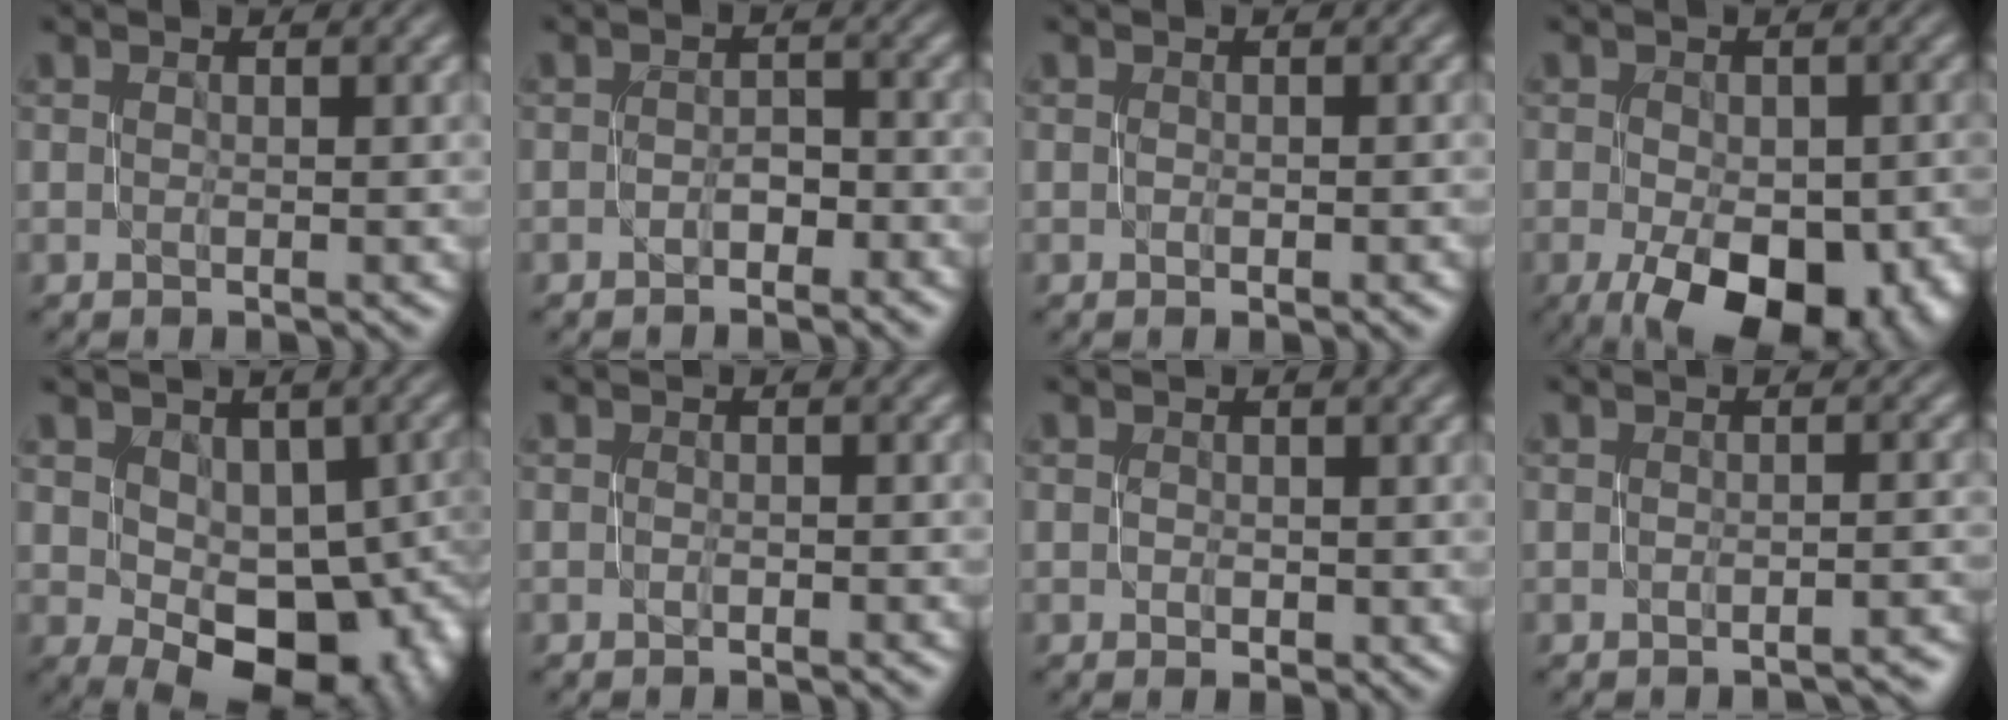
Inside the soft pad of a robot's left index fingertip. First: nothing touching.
{"total": 1.0, "force": [-0.9, 0.3, 0.3], "torque": [-0.004, 0.005, -0.017]}
{"total": 0.0}
{"total": 12.1, "force": [-5.2, 6.3, 8.9], "torque": [-0.122, -0.031, -0.063]}
{"total": 9.7, "force": [-1.3, 6.6, 7.0], "torque": [-0.091, -0.022, -0.008]}
{"total": 0.0}
{"total": 0.9, "force": [0.0, 0.8, 0.5], "torque": [-0.007, -0.001, 0.004]}
{"total": 1.6, "force": [-1.2, 0.5, 0.9], "torque": [-0.002, 0.001, -0.021]}